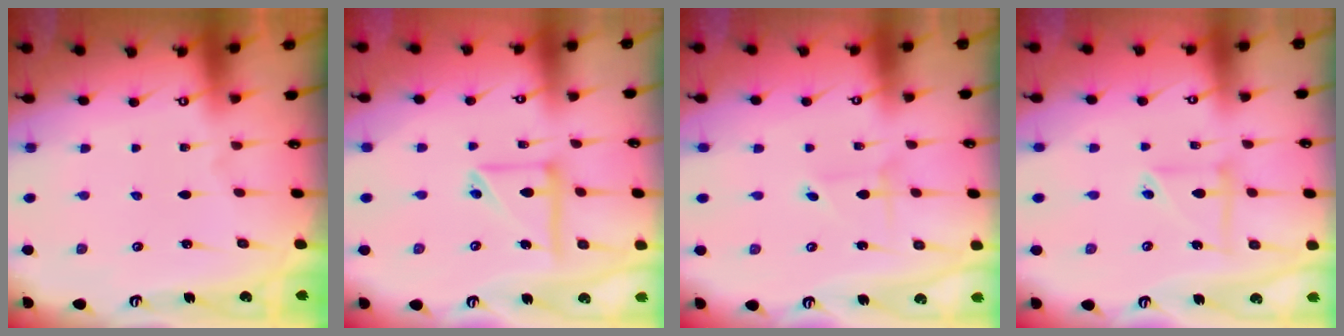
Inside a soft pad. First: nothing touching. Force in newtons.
{"total": 11.6, "press": 11.6, "slide": 1.2}
{"total": 0.9, "press": 0.9, "slide": 0.0}
{"total": 8.2, "press": 8.1, "slide": 1.3}